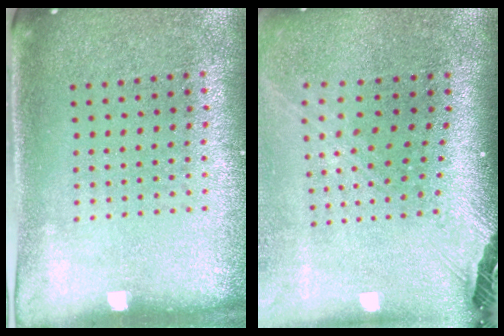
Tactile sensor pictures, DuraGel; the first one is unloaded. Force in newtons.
{"total": 2.8, "press": 2.0, "slide": 2.0}